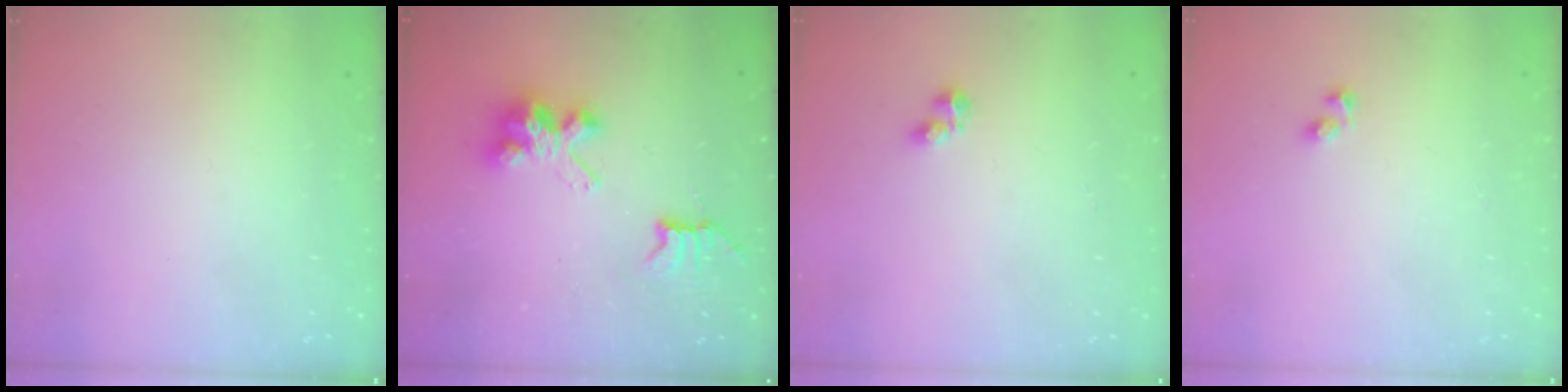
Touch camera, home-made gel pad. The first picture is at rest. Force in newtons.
{"total": 7.8, "press": 7.7, "slide": 0.5}
{"total": 2.6, "press": 2.5, "slide": 0.5}
{"total": 2.6, "press": 2.3, "slide": 1.2}